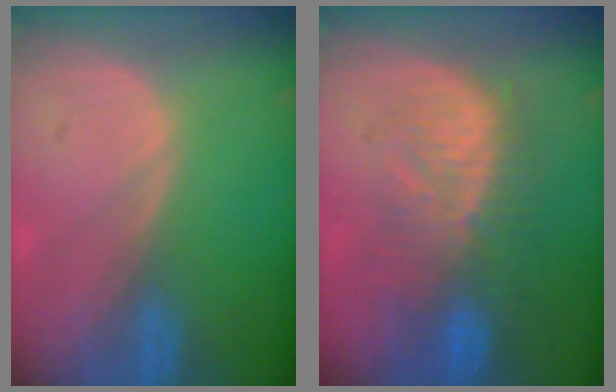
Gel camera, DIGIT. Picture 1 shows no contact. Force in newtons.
{"total": 9.9, "press": 9.1, "slide": 3.9}